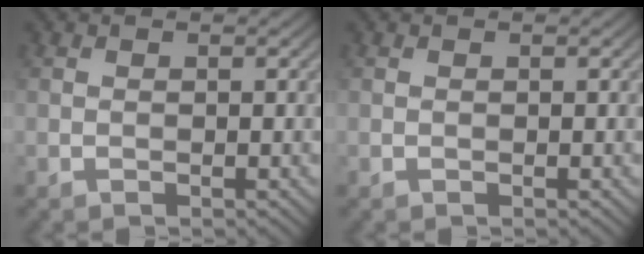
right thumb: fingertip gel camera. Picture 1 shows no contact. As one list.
[{"total": 0.0}]